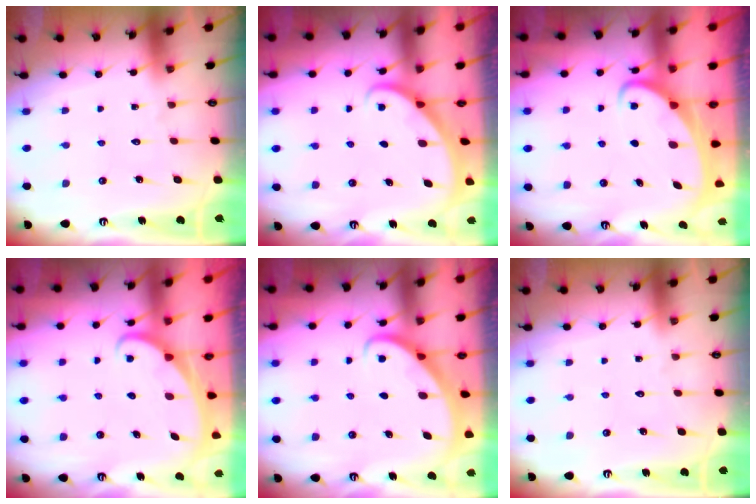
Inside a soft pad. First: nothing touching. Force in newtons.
{"total": 2.1, "press": 2.1, "slide": 0.1}
{"total": 2.8, "press": 2.7, "slide": 0.3}
{"total": 1.7, "press": 1.7, "slide": 0.1}
{"total": 2.7, "press": 2.7, "slide": 0.2}
{"total": 0.0}